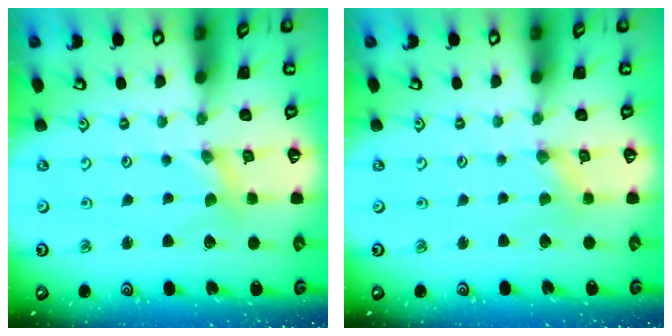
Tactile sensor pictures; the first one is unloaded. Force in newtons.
{"total": 0.0}